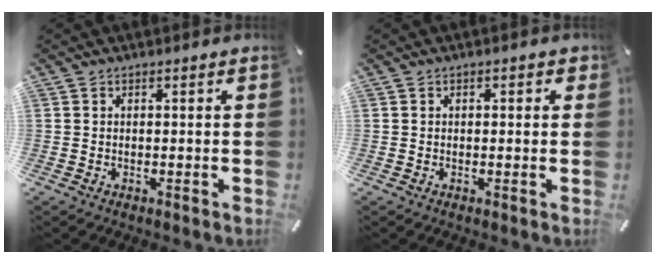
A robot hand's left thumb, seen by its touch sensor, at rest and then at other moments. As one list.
[{"total": 1.1, "force": [0.0, 0.8, 0.8], "torque": [-0.008, 0.002, -0.003]}]